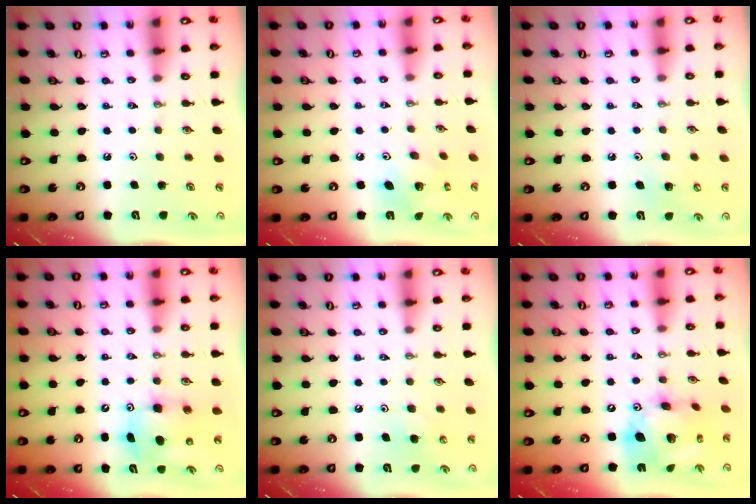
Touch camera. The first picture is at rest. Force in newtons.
{"total": 7.8, "press": 7.8, "slide": 0.1}
{"total": 6.7, "press": 6.7, "slide": 0.8}
{"total": 8.0, "press": 7.6, "slide": 2.2}
{"total": 4.9, "press": 4.9, "slide": 0.5}
{"total": 18.4, "press": 18.3, "slide": 2.0}